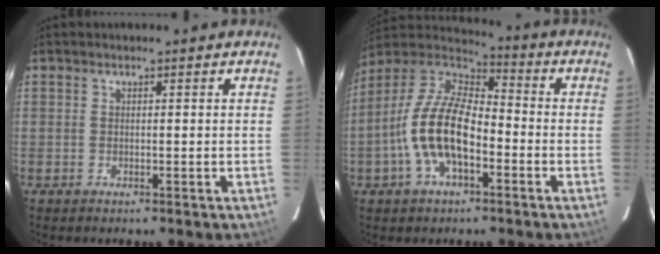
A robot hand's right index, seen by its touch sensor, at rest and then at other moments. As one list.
[{"total": 15.1, "force": [-4.4, 7.0, 12.7], "torque": [-0.254, 0.004, -0.086]}]